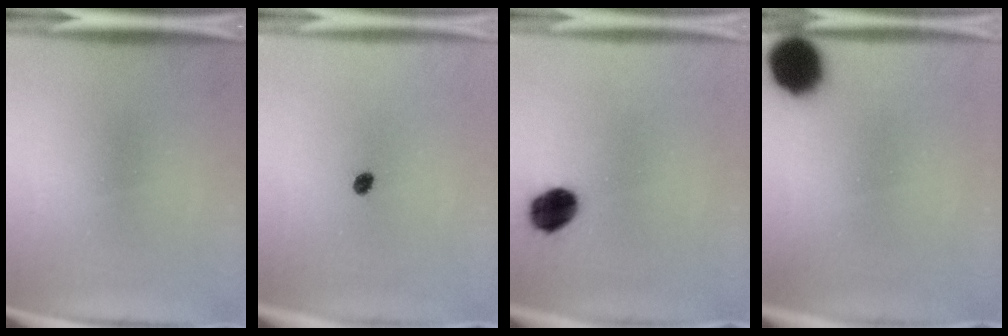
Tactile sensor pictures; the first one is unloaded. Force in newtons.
{"total": 1.7}
{"total": 8.5}
{"total": 9.7}